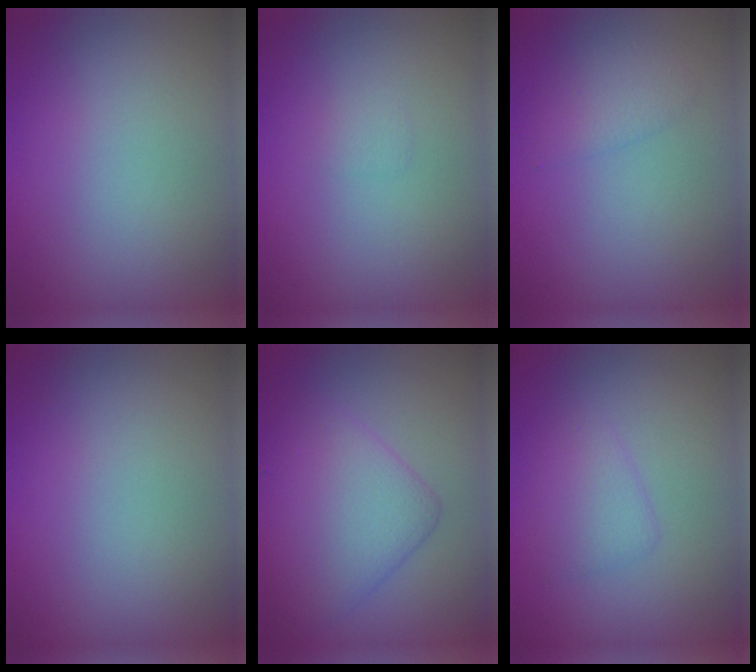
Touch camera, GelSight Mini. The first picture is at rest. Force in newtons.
{"total": 0.6, "press": 0.6, "slide": 0.0}
{"total": 1.5, "press": 1.5, "slide": 0.1}
{"total": 0.0}
{"total": 6.3, "press": 6.3, "slide": 0.1}
{"total": 2.1, "press": 2.1, "slide": 0.0}